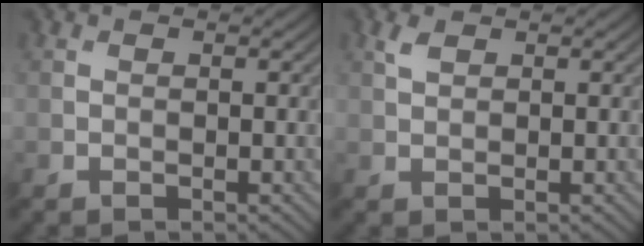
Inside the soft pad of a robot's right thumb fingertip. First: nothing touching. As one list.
[{"total": 1.5, "force": [0.9, 0.6, 1.0], "torque": [-0.028, 0.004, 0.020]}]